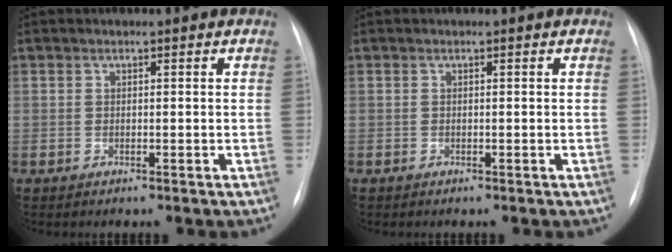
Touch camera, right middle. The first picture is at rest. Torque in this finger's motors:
{"motor_torque": [0.86, -1.28, 0.01, 0.00]}